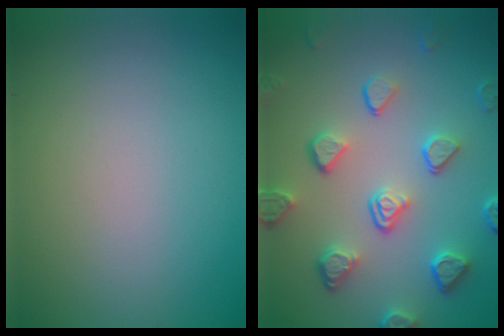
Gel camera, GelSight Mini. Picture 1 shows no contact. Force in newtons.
{"total": 5.4, "press": 4.1, "slide": 3.4}